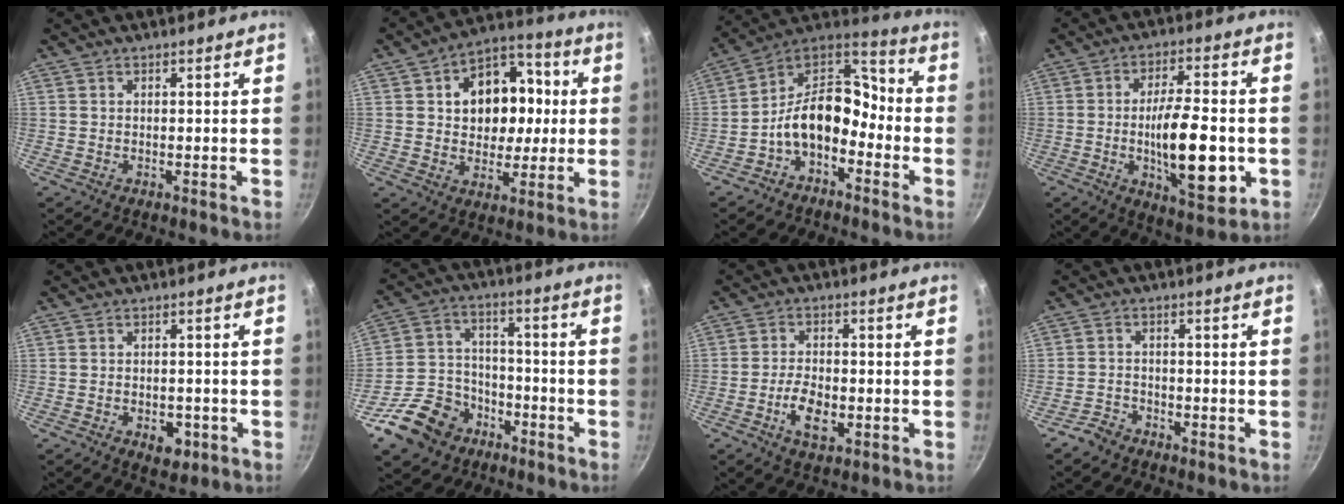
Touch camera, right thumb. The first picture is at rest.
{"total": 15.4, "force": [2.0, 11.8, 9.7], "torque": [-0.100, 0.020, 0.029]}
{"total": 14.1, "force": [-5.2, 9.2, 9.4], "torque": [-0.129, 0.077, -0.114]}
{"total": 16.4, "force": [-3.0, 6.1, 15.0], "torque": [-0.225, 0.008, -0.041]}
{"total": 4.9, "force": [-2.0, 3.1, 3.3], "torque": [-0.029, 0.010, -0.020]}
{"total": 15.0, "force": [-8.3, 10.9, 6.0], "torque": [-0.092, 0.059, -0.136]}
{"total": 6.9, "force": [-2.3, 3.6, 5.4], "torque": [-0.092, 0.014, -0.040]}
{"total": 3.3, "force": [-2.6, 1.8, 0.7], "torque": [-0.011, 0.031, -0.046]}